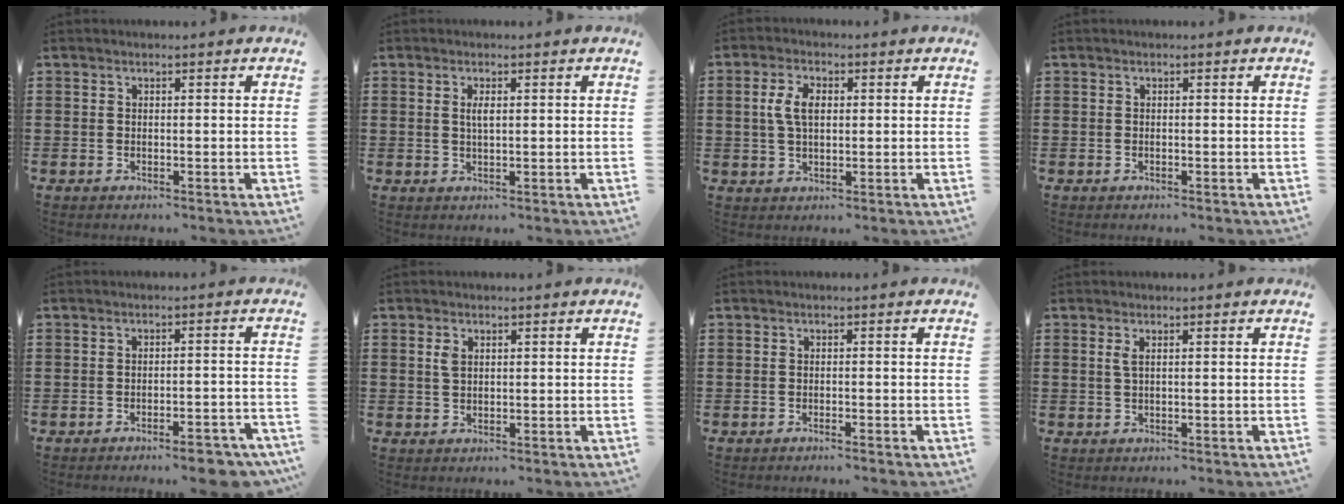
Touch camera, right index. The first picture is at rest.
{"total": 1.9, "force": [0.4, 0.6, 1.7], "torque": [-0.035, 0.003, 0.006]}
{"total": 4.9, "force": [0.7, 2.7, 4.0], "torque": [-0.092, 0.010, 0.008]}
{"total": 0.0}
{"total": 4.4, "force": [-3.7, 0.3, 2.2], "torque": [-0.035, -0.003, -0.068]}
{"total": 1.9, "force": [0.6, 1.1, 1.4], "torque": [-0.032, 0.006, 0.010]}
{"total": 0.7, "force": [-0.7, -0.1, 0.2], "torque": [-0.004, -0.002, -0.015]}
{"total": 1.2, "force": [0.3, 0.3, 1.2], "torque": [-0.024, 0.003, 0.005]}